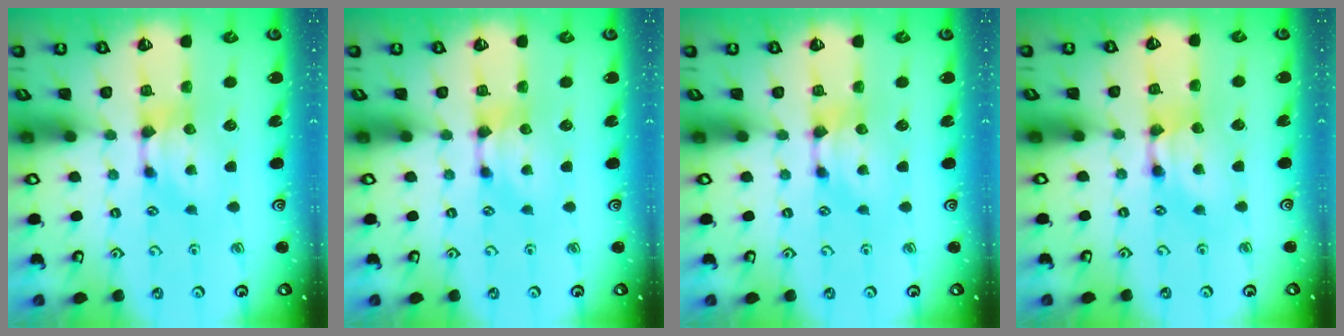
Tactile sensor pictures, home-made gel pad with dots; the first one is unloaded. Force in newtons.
{"total": 0.0}
{"total": 0.0}
{"total": 1.9, "press": 1.9, "slide": 0.1}